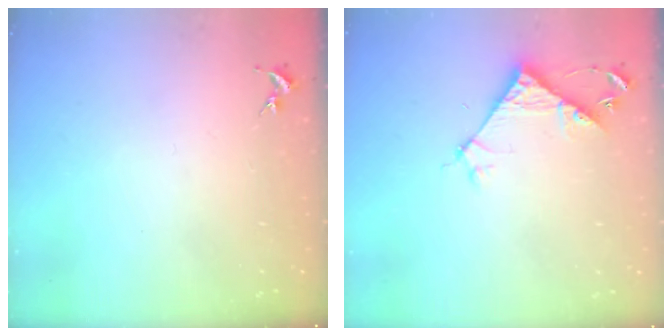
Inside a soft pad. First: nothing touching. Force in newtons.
{"total": 5.8, "press": 5.8, "slide": 0.2}